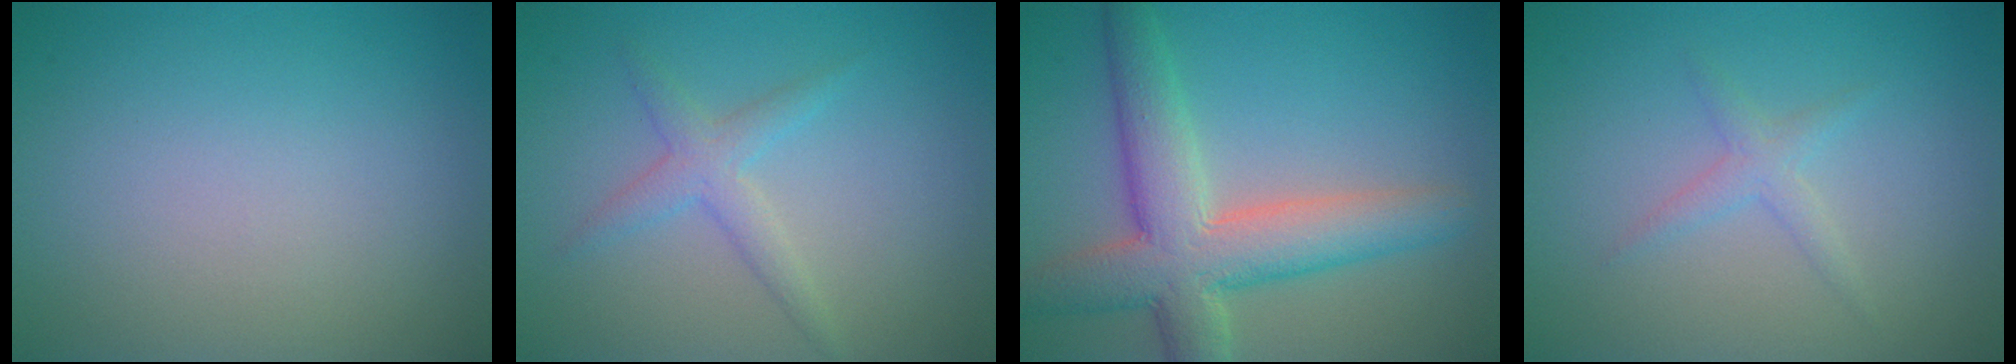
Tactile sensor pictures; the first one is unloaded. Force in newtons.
{"total": 2.2, "press": 2.2, "slide": 0.1}
{"total": 7.5, "press": 7.5, "slide": 0.4}
{"total": 1.4, "press": 1.4, "slide": 0.0}